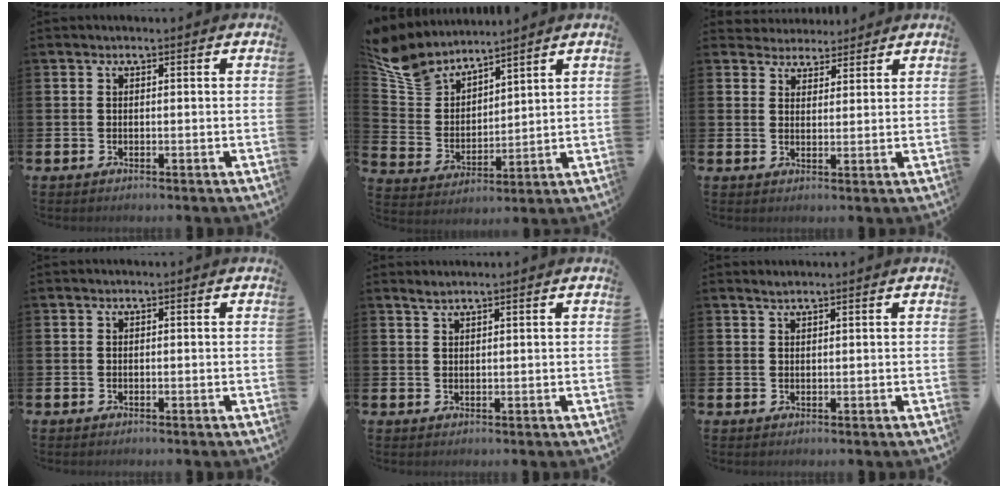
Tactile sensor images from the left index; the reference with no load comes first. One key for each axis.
{"total": 7.2, "fx": 6.7, "fy": 2.4, "fz": 0.8, "tx": -0.061, "ty": -0.044, "tz": 0.125}
{"total": 3.5, "fx": 3.3, "fy": 1.2, "fz": -0.5, "tx": -0.001, "ty": -0.017, "tz": 0.059}
{"total": 0.0}
{"total": 1.4, "fx": 1.4, "fy": -0.1, "fz": 0.5, "tx": -0.018, "ty": 0.004, "tz": 0.027}
{"total": 1.2, "fx": 1.1, "fy": 0.0, "fz": 0.4, "tx": -0.009, "ty": 0.001, "tz": 0.020}